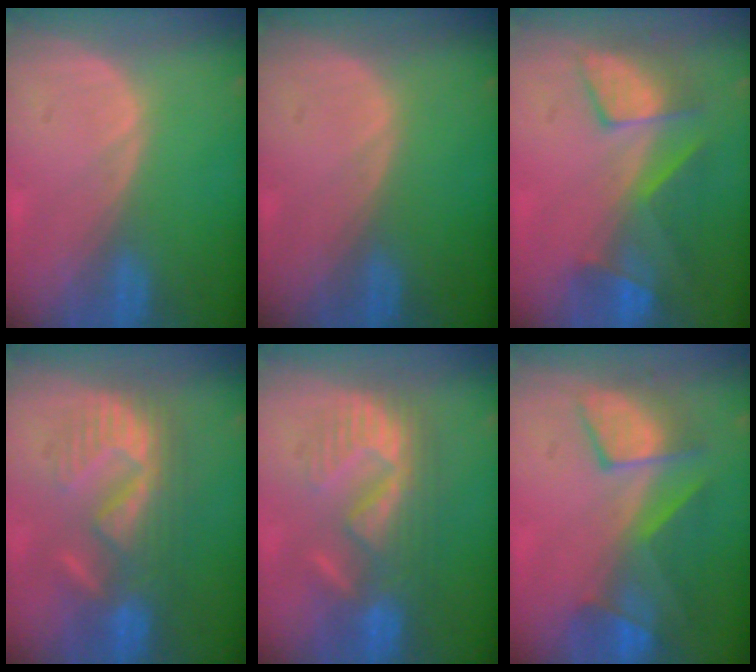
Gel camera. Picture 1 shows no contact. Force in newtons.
{"total": 0.0}
{"total": 7.7, "press": 7.6, "slide": 1.4}
{"total": 8.7, "press": 8.6, "slide": 1.5}
{"total": 8.7, "press": 8.6, "slide": 1.5}
{"total": 8.7, "press": 8.2, "slide": 2.8}